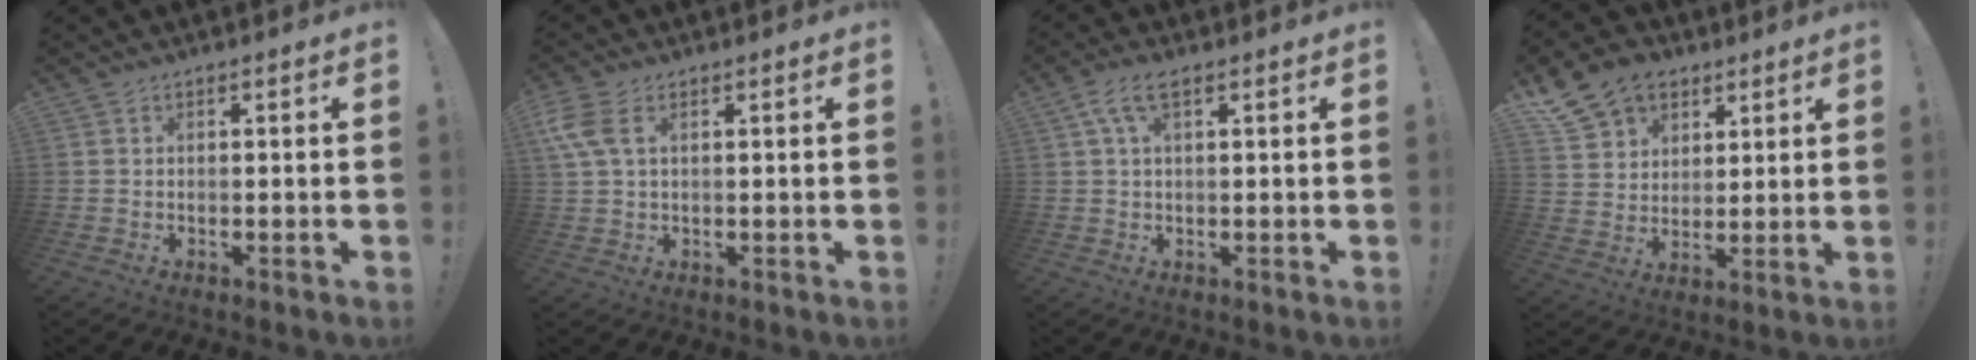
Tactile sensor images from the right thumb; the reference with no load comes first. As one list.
[{"total": 6.8, "force": [2.3, 3.7, 5.3], "torque": [-0.128, 0.003, 0.044]}, {"total": 5.3, "force": [2.3, 2.0, 4.4], "torque": [-0.094, 0.007, 0.045]}, {"total": 13.5, "force": [8.0, 9.9, 4.5], "torque": [-0.077, -0.042, 0.158]}]